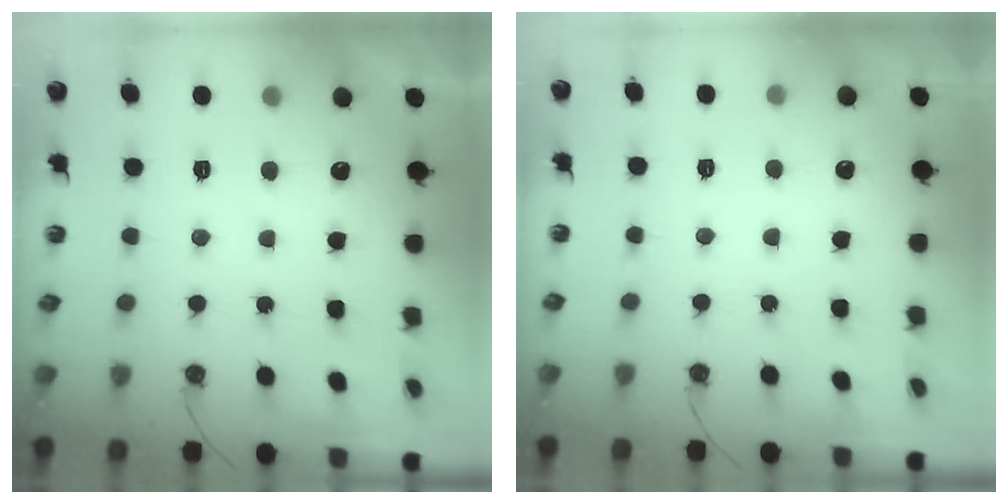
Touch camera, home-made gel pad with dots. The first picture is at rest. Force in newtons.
{"total": 2.0, "press": 2.0, "slide": 0.4}